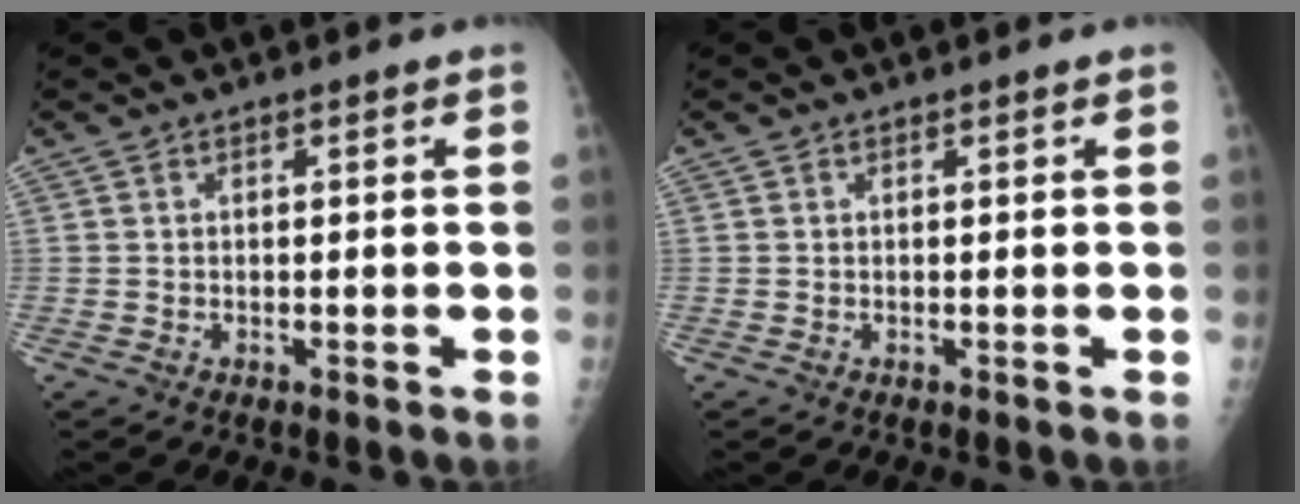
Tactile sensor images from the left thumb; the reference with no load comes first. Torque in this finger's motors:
{"motor_torque": [0.00, 0.00, -0.06, -0.06, 0.00]}